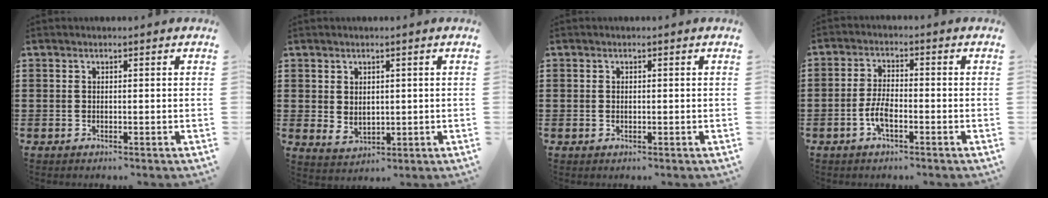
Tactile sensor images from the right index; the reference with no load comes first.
{"total": 2.6, "force": [1.2, 2.1, 0.8], "torque": [-0.015, 0.004, 0.021]}
{"total": 0.5, "force": [0.1, 0.5, 0.2], "torque": [-0.005, 0.003, 0.003]}
{"total": 4.4, "force": [-1.8, 1.5, 3.7], "torque": [-0.094, -0.005, -0.040]}